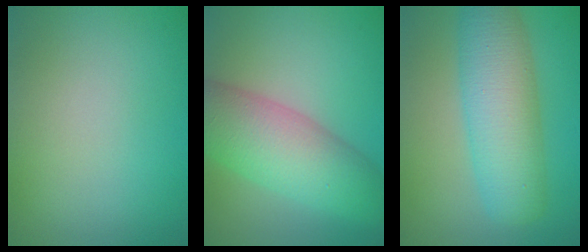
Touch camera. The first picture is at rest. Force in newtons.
{"total": 8.4, "press": 8.4, "slide": 0.2}
{"total": 7.7, "press": 7.7, "slide": 0.2}